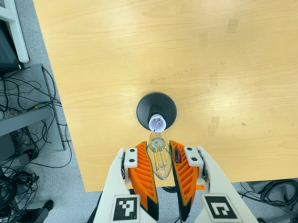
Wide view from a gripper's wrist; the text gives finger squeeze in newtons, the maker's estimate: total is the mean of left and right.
{"total": 21.3, "left": 25.5, "right": 17.0}